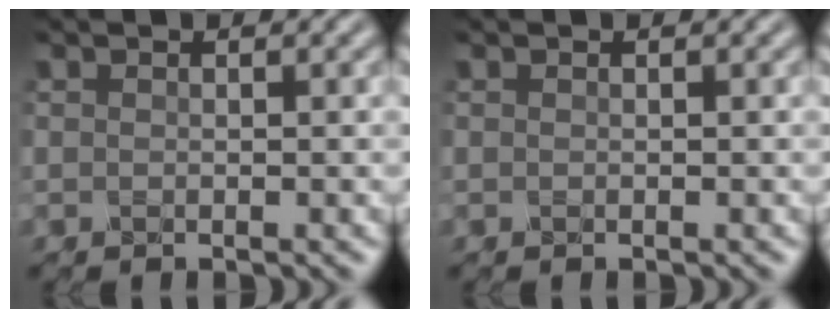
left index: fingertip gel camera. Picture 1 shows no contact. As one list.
[{"total": 0.0}]